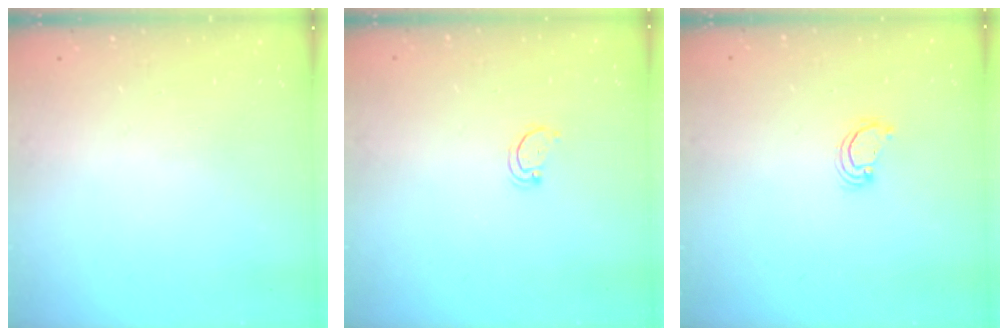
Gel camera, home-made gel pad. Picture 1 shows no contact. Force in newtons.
{"total": 2.2, "press": 2.1, "slide": 0.4}
{"total": 2.0, "press": 2.0, "slide": 0.2}